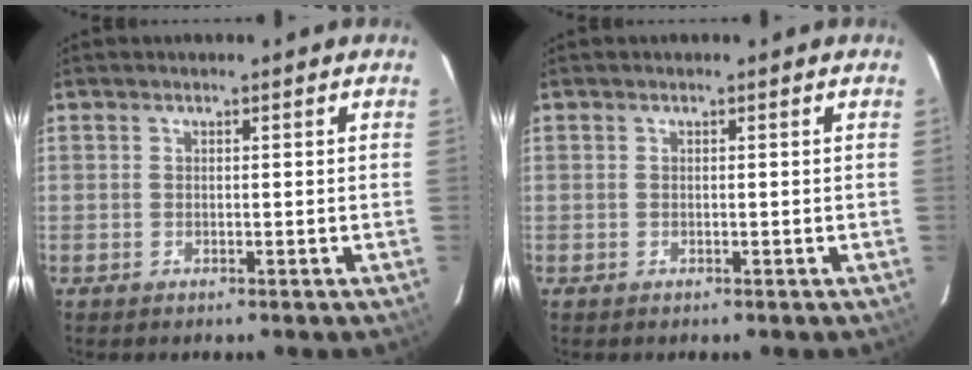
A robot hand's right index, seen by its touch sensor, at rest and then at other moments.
{"total": 0.0}